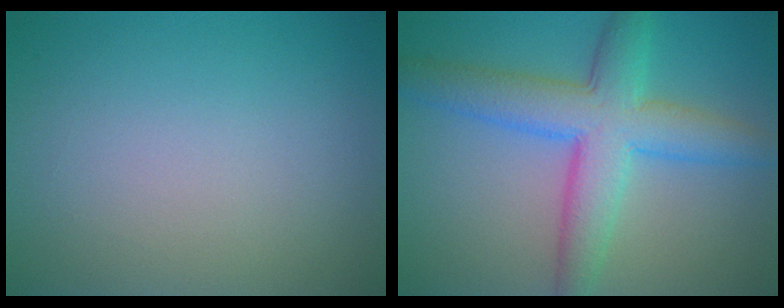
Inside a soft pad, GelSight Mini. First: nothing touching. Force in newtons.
{"total": 7.2, "press": 7.2, "slide": 0.1}